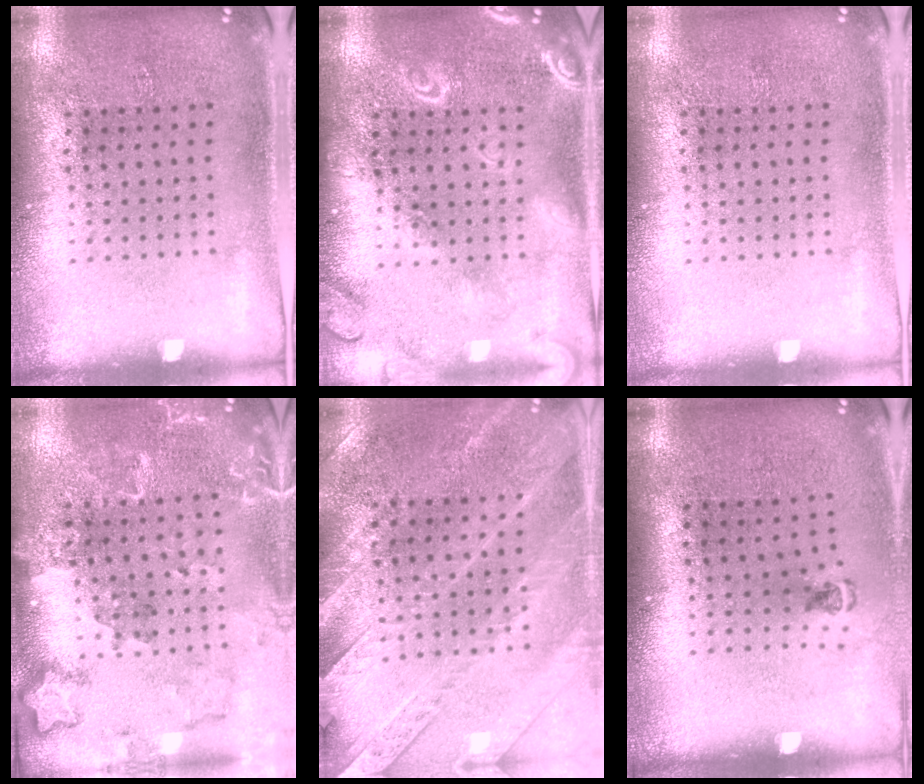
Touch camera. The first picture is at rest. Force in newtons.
{"total": 3.5, "press": 3.5, "slide": 0.5}
{"total": 0.0}
{"total": 1.8, "press": 1.7, "slide": 0.2}
{"total": 2.8, "press": 2.6, "slide": 0.9}
{"total": 0.5, "press": 0.4, "slide": 0.3}